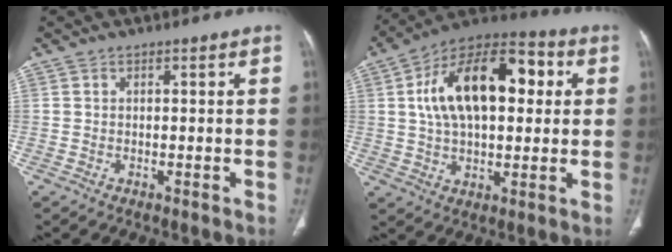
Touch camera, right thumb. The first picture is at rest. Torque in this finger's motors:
{"motor_torque": [2.07, 2.50, 0.88, -0.45, 0.19]}